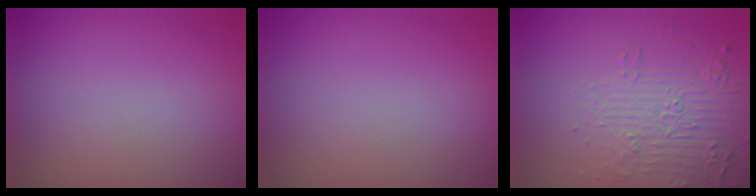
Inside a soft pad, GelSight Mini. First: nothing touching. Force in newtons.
{"total": 0.0}
{"total": 5.4, "press": 3.8, "slide": 3.8}